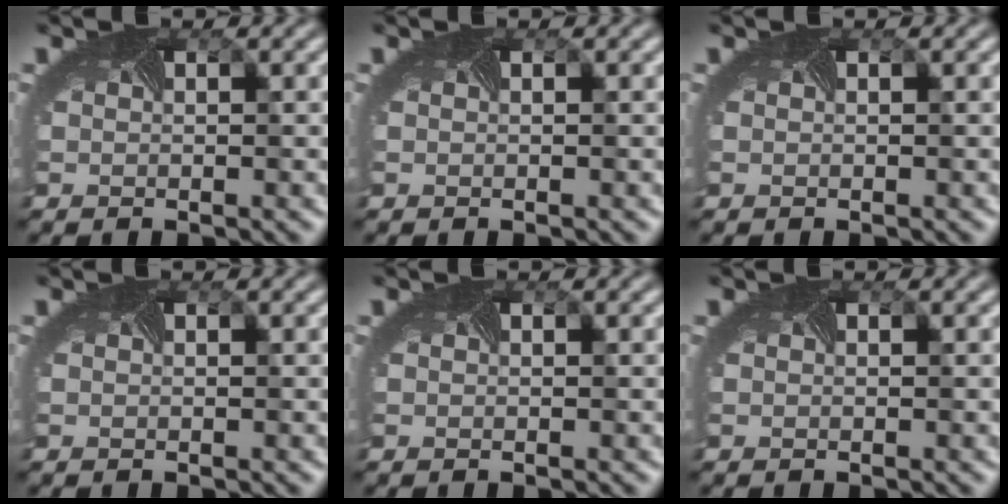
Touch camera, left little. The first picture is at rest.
{"total": 0.0}
{"total": 0.0}
{"total": 0.0}
{"total": 0.0}
{"total": 0.0}